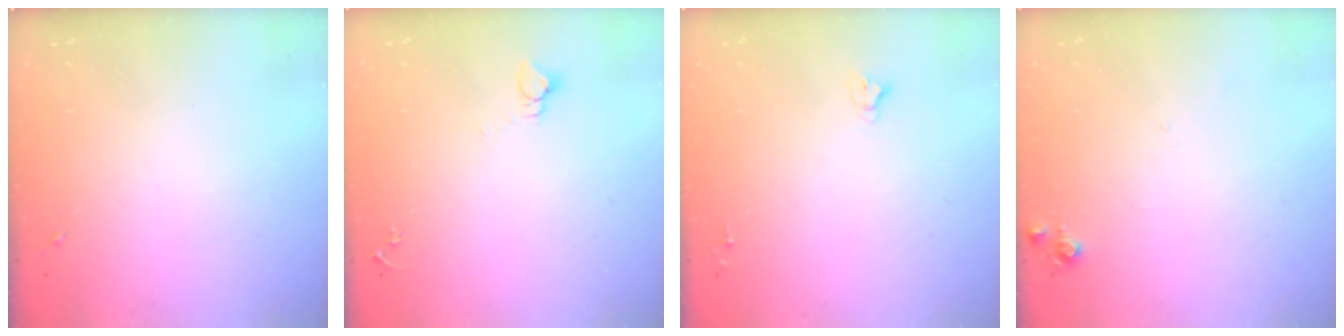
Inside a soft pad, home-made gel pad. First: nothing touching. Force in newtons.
{"total": 2.7, "press": 2.7, "slide": 0.2}
{"total": 2.7, "press": 2.7, "slide": 0.2}
{"total": 4.2, "press": 4.2, "slide": 0.6}